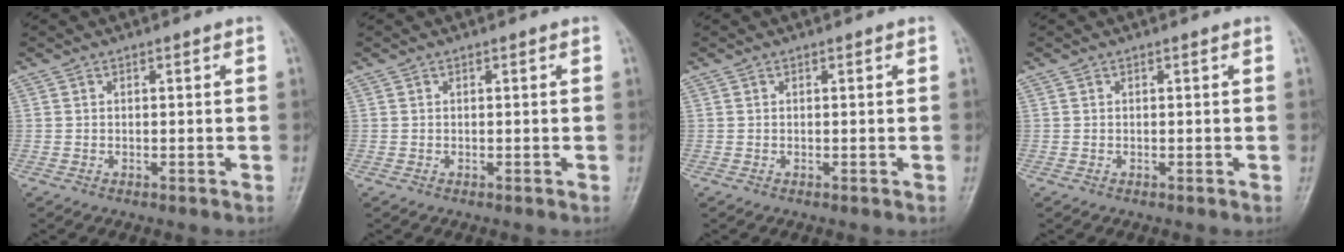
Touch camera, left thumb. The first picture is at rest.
{"total": 0.0}
{"total": 0.0}
{"total": 0.0}